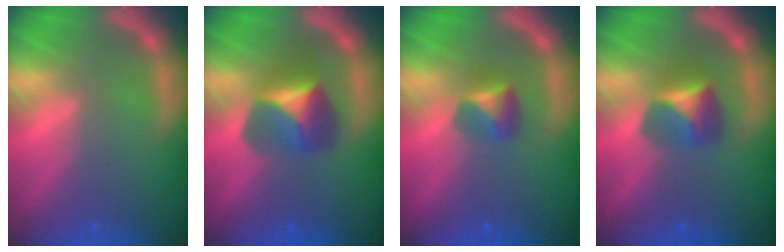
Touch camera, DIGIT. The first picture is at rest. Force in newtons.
{"total": 4.4}
{"total": 2.4}
{"total": 3.4}